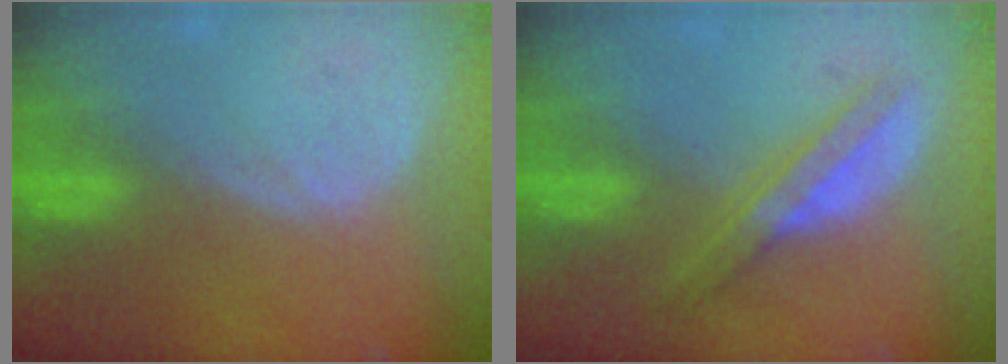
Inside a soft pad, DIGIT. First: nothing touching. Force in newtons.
{"total": 5.5, "press": 5.2, "slide": 1.8}